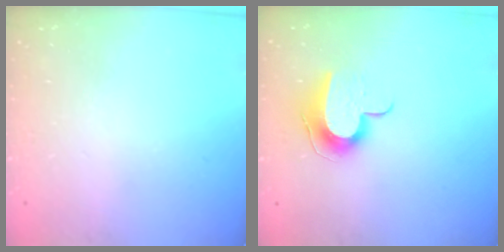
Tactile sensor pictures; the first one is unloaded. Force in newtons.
{"total": 9.7, "press": 9.7, "slide": 0.2}